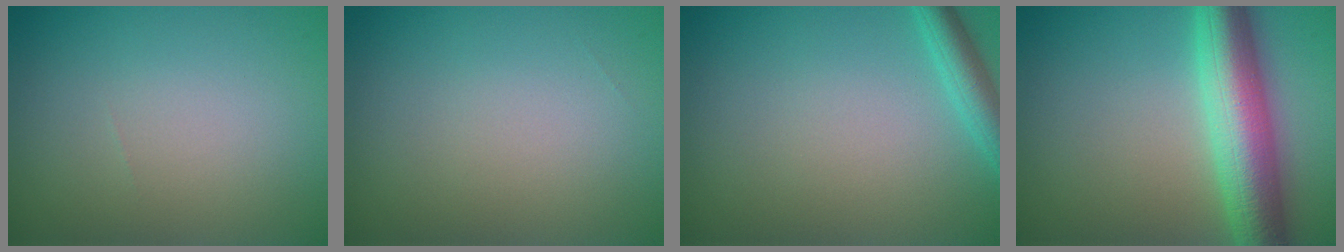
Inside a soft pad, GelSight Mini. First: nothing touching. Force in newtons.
{"total": 0.0}
{"total": 2.5, "press": 2.5, "slide": 0.1}
{"total": 7.6, "press": 7.6, "slide": 0.1}